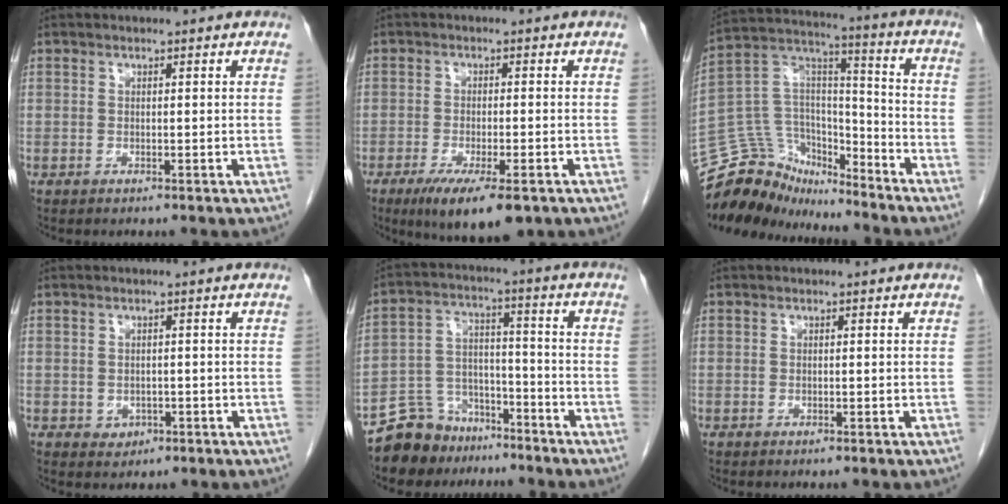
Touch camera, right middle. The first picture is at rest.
{"total": 9.4, "force": [-5.8, 2.1, 7.1], "torque": [-0.113, -0.023, -0.087]}
{"total": 16.3, "force": [-15.1, 5.3, 2.9], "torque": [-0.057, 0.060, -0.269]}
{"total": 1.8, "force": [-0.6, 1.5, 0.7], "torque": [-0.008, 0.004, 0.000]}
{"total": 9.7, "force": [-7.9, 5.5, 0.7], "torque": [-0.019, 0.040, -0.138]}
{"total": 0.0}